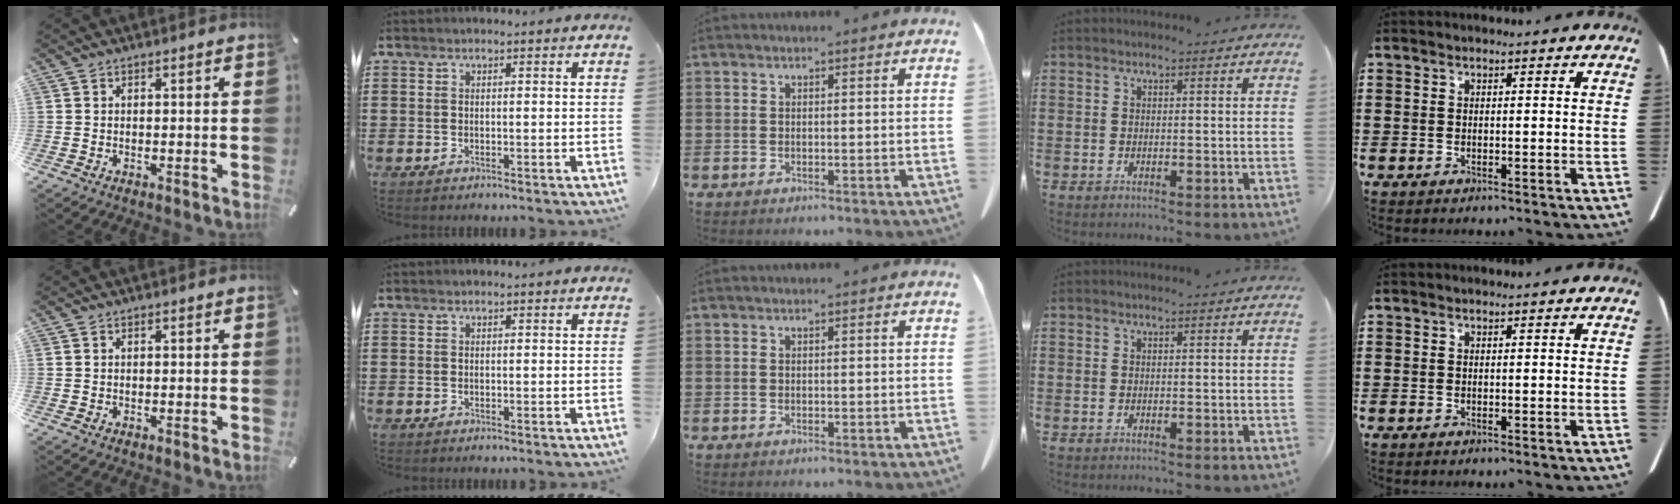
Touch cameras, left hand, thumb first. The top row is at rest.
{}